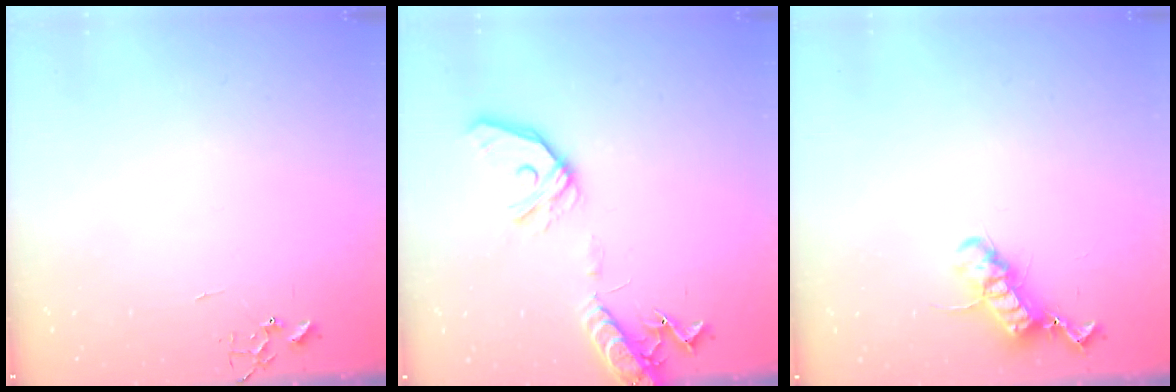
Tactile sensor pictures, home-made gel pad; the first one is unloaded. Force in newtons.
{"total": 15.4, "press": 15.2, "slide": 2.8}
{"total": 12.8, "press": 12.8, "slide": 0.8}